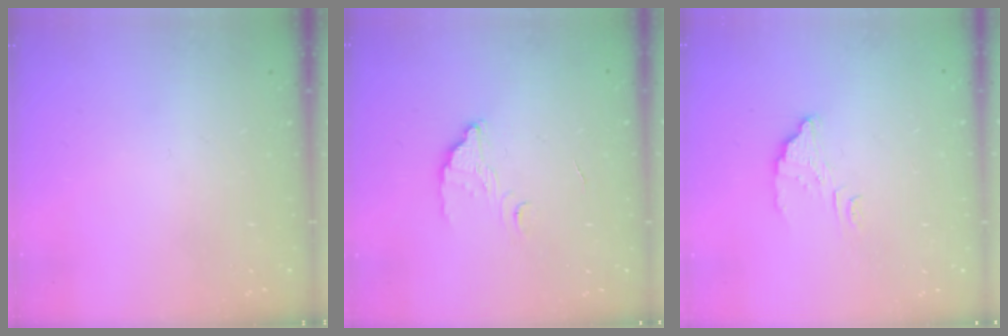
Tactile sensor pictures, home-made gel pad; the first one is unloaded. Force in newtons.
{"total": 3.2, "press": 3.2, "slide": 0.2}
{"total": 4.8, "press": 4.8, "slide": 0.4}